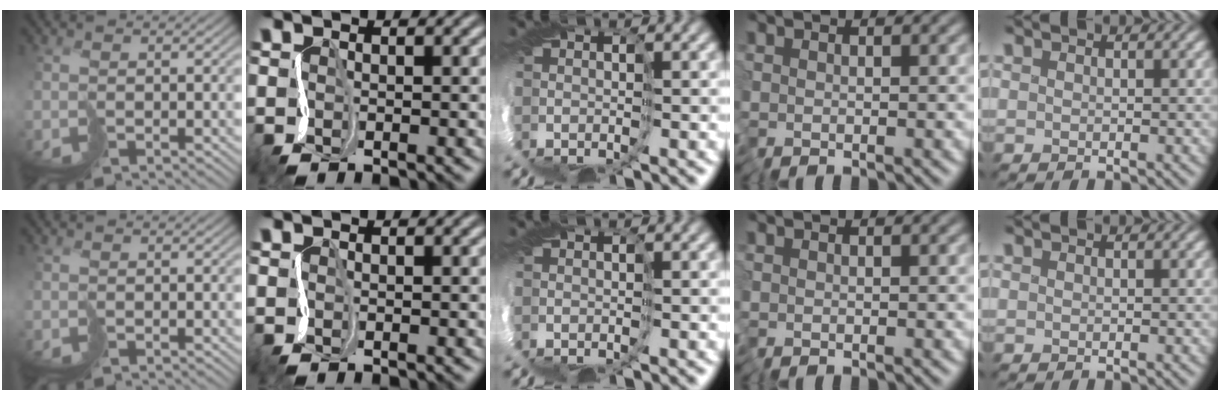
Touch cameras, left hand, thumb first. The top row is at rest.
{}